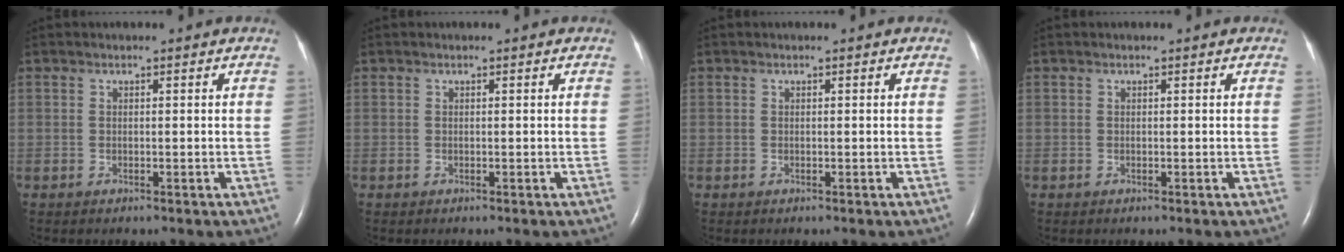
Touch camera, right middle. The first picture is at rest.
{"total": 0.0}
{"total": 0.0}
{"total": 0.0}